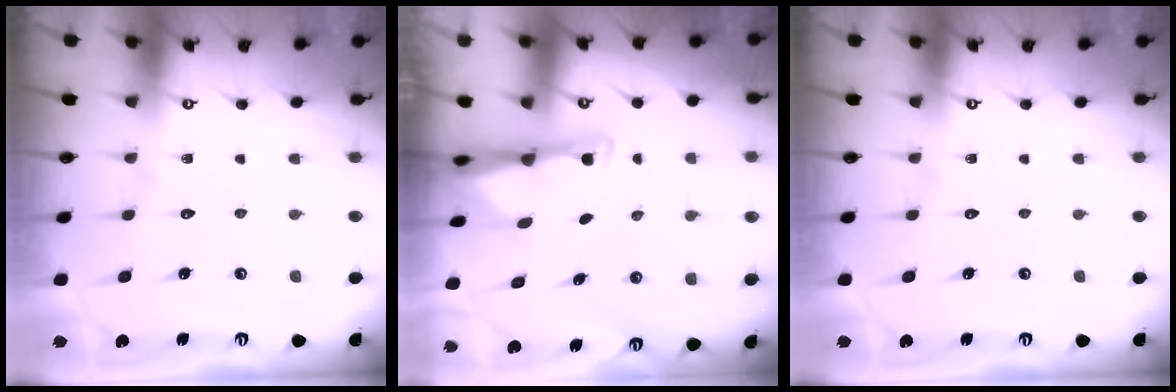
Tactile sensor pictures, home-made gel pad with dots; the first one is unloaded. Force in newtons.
{"total": 3.1, "press": 3.0, "slide": 0.6}
{"total": 0.0}